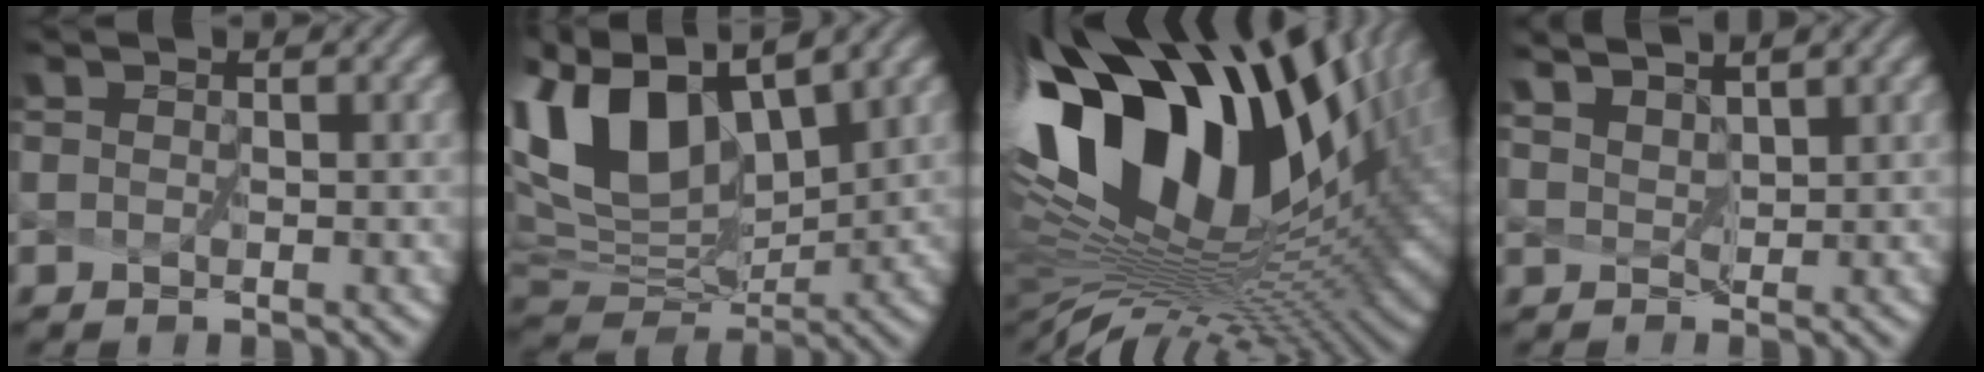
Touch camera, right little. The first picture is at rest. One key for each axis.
{"total": 9.7, "fx": 4.7, "fy": 5.3, "fz": 6.6, "tx": -0.153, "ty": 0.004, "tz": 0.103}
{"total": 17.1, "fx": 5.9, "fy": 8.8, "fz": 13.4, "tx": -0.231, "ty": 0.021, "tz": 0.107}
{"total": 3.0, "fx": 2.9, "fy": -0.1, "fz": 0.6, "tx": -0.021, "ty": -0.001, "tz": 0.056}